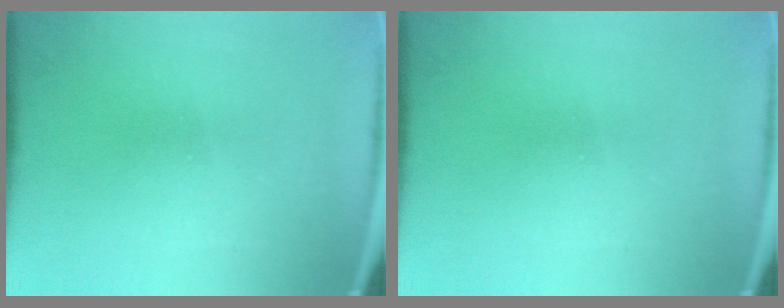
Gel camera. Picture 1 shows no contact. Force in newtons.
{"total": 0.0}